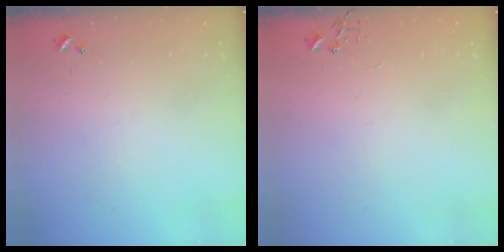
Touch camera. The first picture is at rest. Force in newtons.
{"total": 0.0}